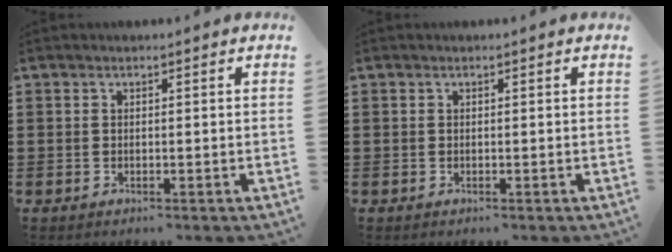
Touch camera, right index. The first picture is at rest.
{"total": 0.0}